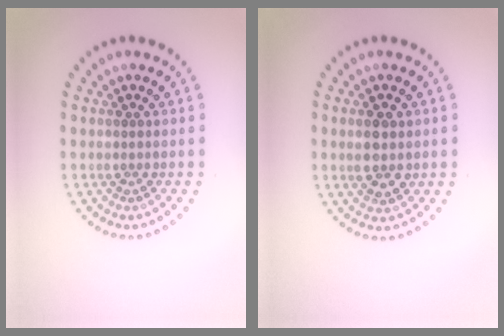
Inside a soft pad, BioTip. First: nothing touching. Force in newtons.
{"total": 2.6, "press": 2.6, "slide": 0.4}